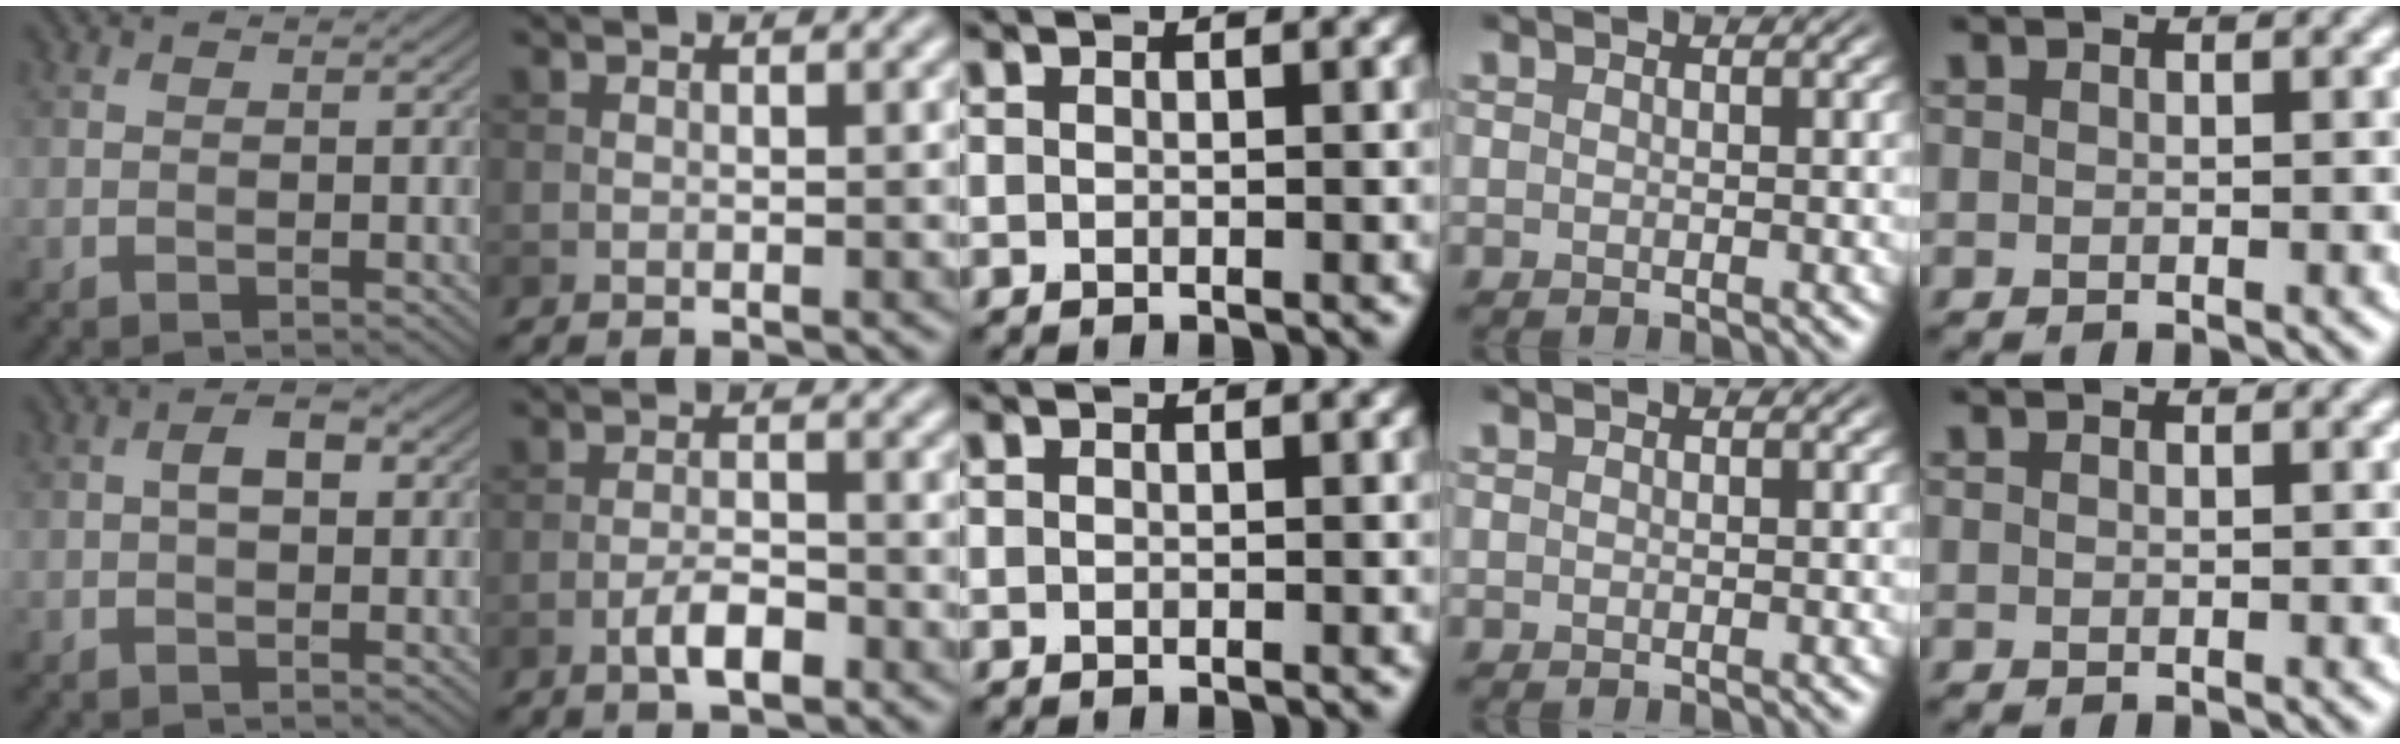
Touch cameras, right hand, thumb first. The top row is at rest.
{"thumb": {"total": 2.6, "force": [0.3, 1.3, 2.2], "torque": [-0.036, 0.008, 0.000]}, "index": {"total": 3.0, "force": [-1.7, 1.0, 2.3], "torque": [-0.041, 0.005, -0.033]}}